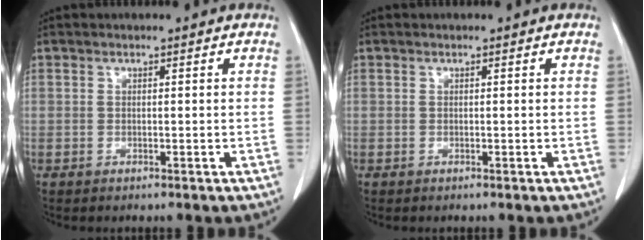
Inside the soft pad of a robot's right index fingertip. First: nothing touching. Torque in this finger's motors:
{"motor_torque": [0.00, 0.00, 0.00, 0.00]}